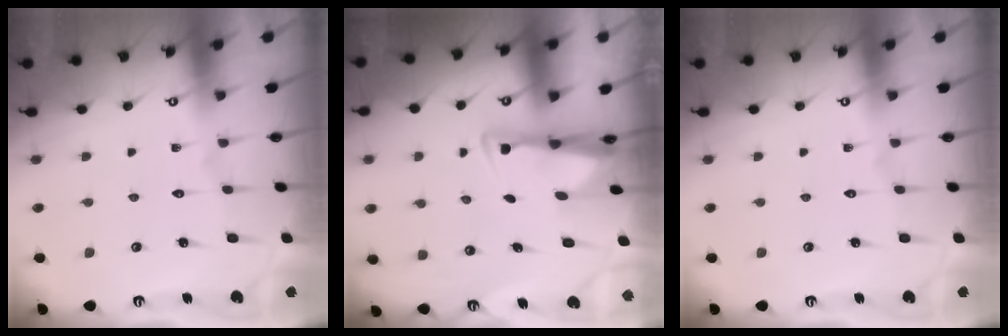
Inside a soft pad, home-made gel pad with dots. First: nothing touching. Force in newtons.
{"total": 3.0, "press": 2.8, "slide": 0.9}
{"total": 0.0}